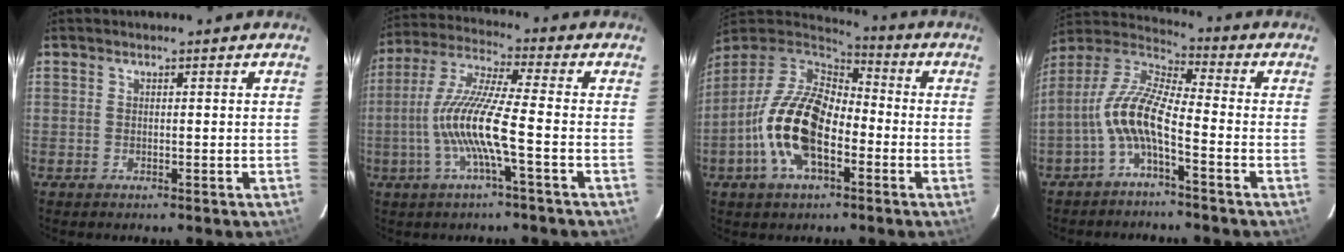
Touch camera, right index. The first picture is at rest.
{"total": 12.2, "force": [-3.4, 0.3, 11.7], "torque": [-0.240, 0.000, -0.069]}
{"total": 16.7, "force": [-5.0, 8.8, 13.3], "torque": [-0.275, -0.001, -0.098]}
{"total": 10.3, "force": [-3.9, 2.7, 9.1], "torque": [-0.202, 0.013, -0.079]}